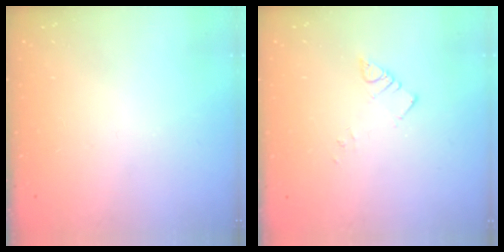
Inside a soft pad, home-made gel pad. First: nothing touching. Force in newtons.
{"total": 2.5, "press": 2.5, "slide": 0.3}